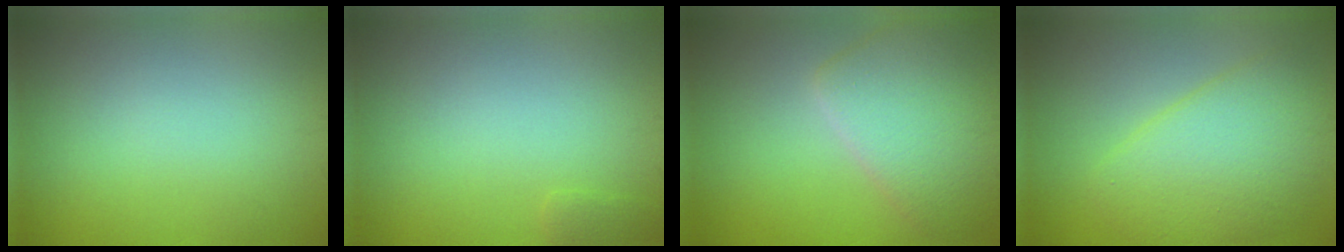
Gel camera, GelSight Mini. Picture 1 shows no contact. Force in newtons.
{"total": 0.7, "press": 0.7, "slide": 0.0}
{"total": 6.2, "press": 6.2, "slide": 0.4}
{"total": 5.8, "press": 5.8, "slide": 0.1}